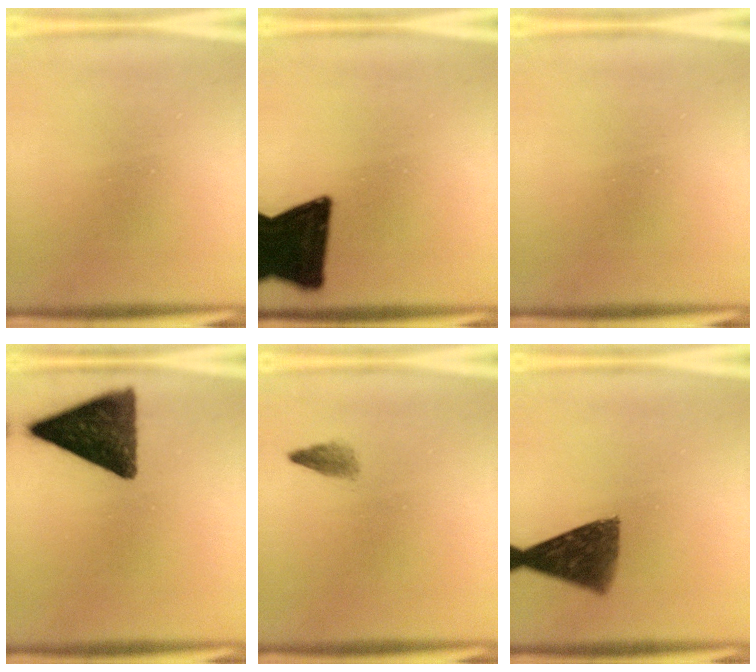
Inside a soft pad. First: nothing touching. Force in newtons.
{"total": 18.5}
{"total": 0.0}
{"total": 13.8}
{"total": 1.5}
{"total": 9.6}